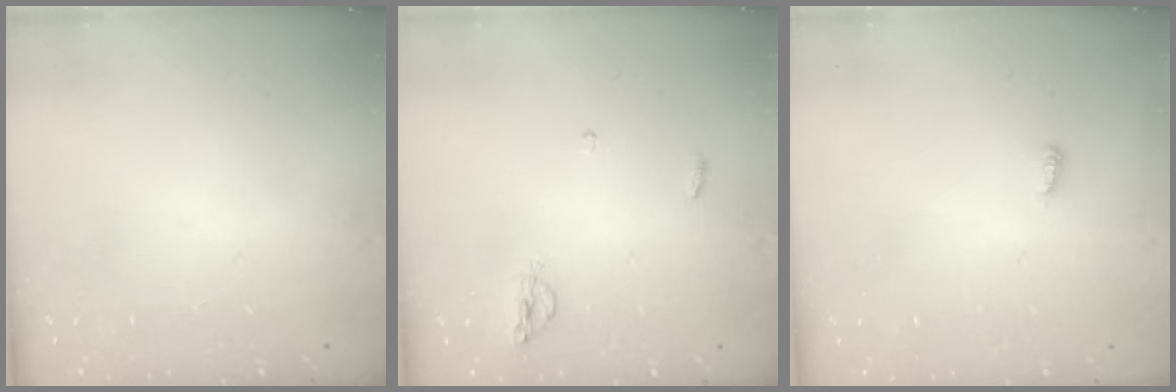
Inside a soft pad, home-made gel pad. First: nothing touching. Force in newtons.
{"total": 5.2, "press": 5.2, "slide": 0.7}
{"total": 2.9, "press": 2.9, "slide": 0.3}